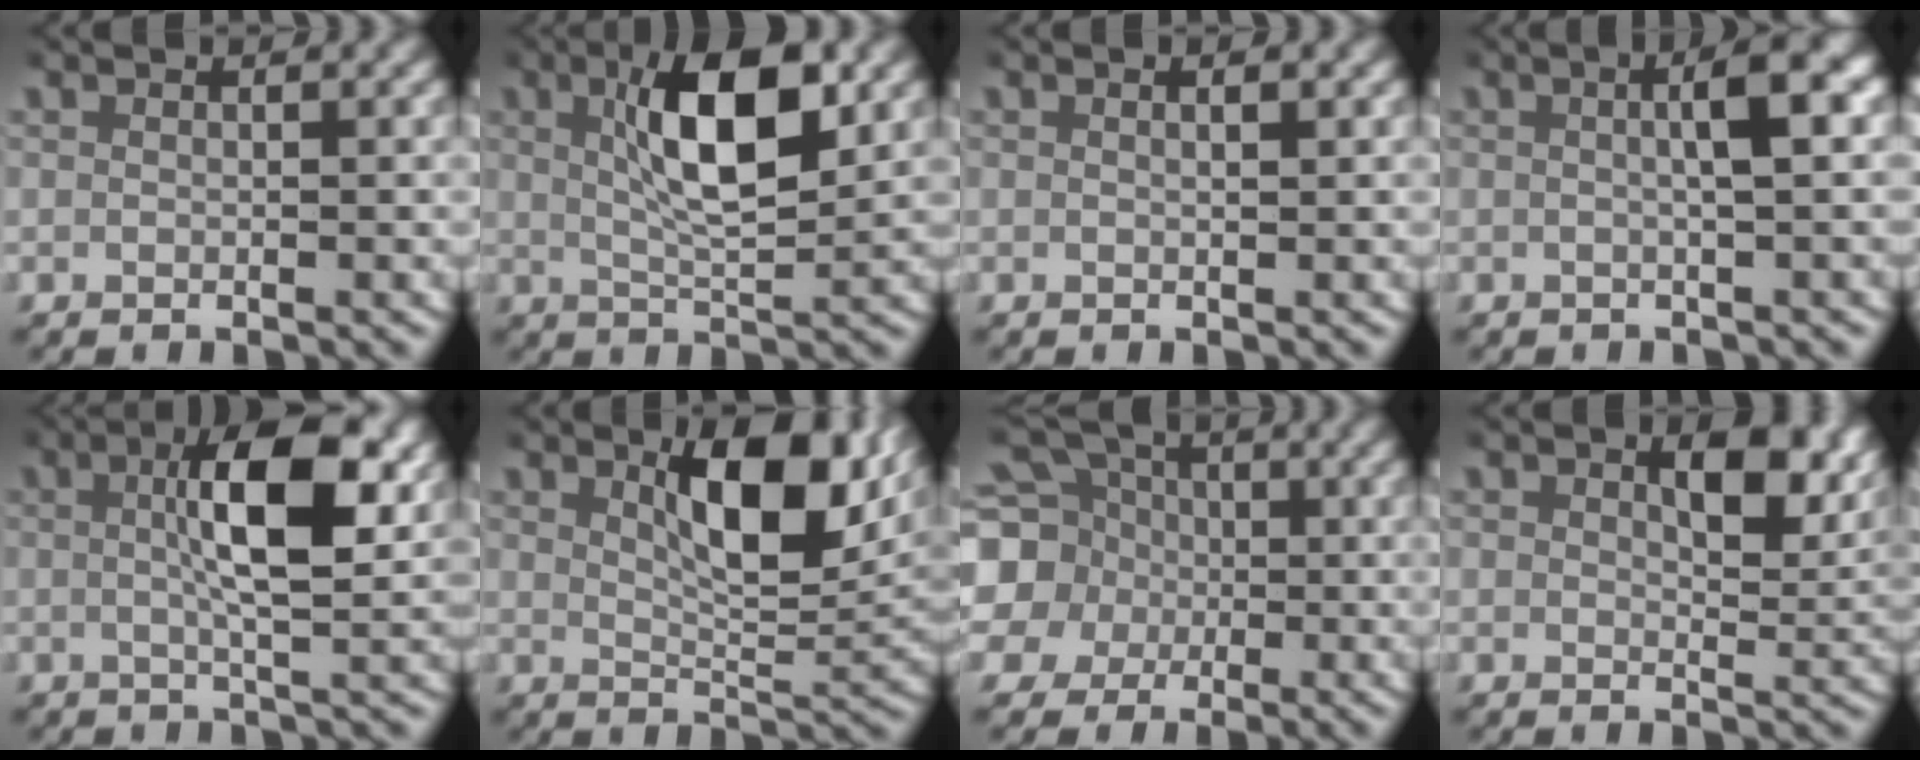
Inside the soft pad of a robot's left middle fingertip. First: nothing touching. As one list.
[{"total": 7.5, "force": [1.9, 2.2, 6.9], "torque": [-0.118, 0.005, 0.031]}, {"total": 0.7, "force": [0.3, 0.0, 0.6], "torque": [-0.009, 0.002, 0.005]}, {"total": 4.0, "force": [0.5, 0.5, 3.9], "torque": [-0.059, 0.017, 0.000]}, {"total": 7.7, "force": [1.4, 2.1, 7.3], "torque": [-0.116, 0.012, 0.015]}, {"total": 8.2, "force": [3.8, 2.9, 6.7], "torque": [-0.098, 0.001, 0.059]}, {"total": 10.1, "force": [-0.1, 9.5, 3.5], "torque": [-0.098, -0.027, -0.012]}, {"total": 4.6, "force": [2.3, 1.9, 3.5], "torque": [-0.041, -0.001, 0.031]}]